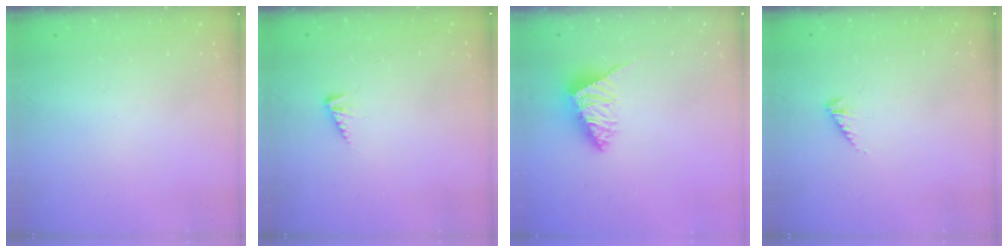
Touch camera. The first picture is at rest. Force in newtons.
{"total": 3.2, "press": 3.1, "slide": 0.4}
{"total": 2.9, "press": 2.9, "slide": 0.5}
{"total": 2.3, "press": 2.3, "slide": 0.5}